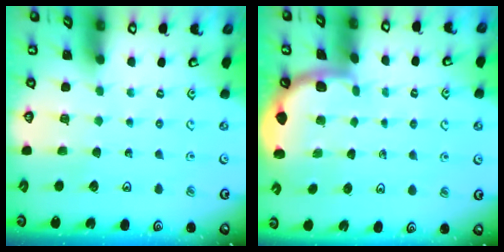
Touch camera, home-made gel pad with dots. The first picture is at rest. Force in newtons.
{"total": 1.8, "press": 1.7, "slide": 0.0}